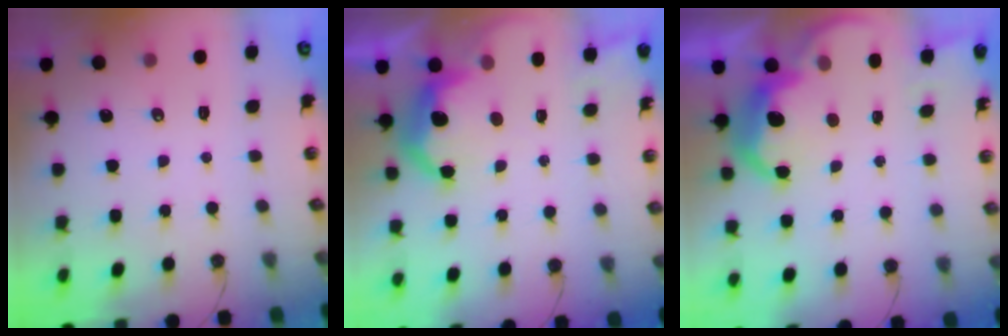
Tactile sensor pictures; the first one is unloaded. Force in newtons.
{"total": 11.6, "press": 11.6, "slide": 0.8}
{"total": 7.9, "press": 7.9, "slide": 0.6}